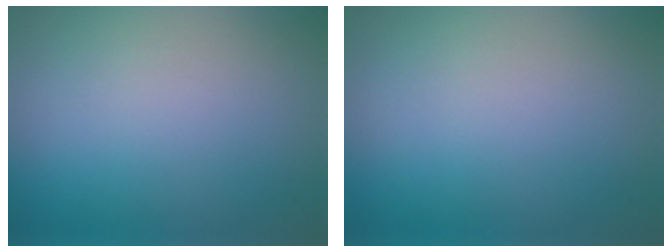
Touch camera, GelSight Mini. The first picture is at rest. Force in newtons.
{"total": 0.0}